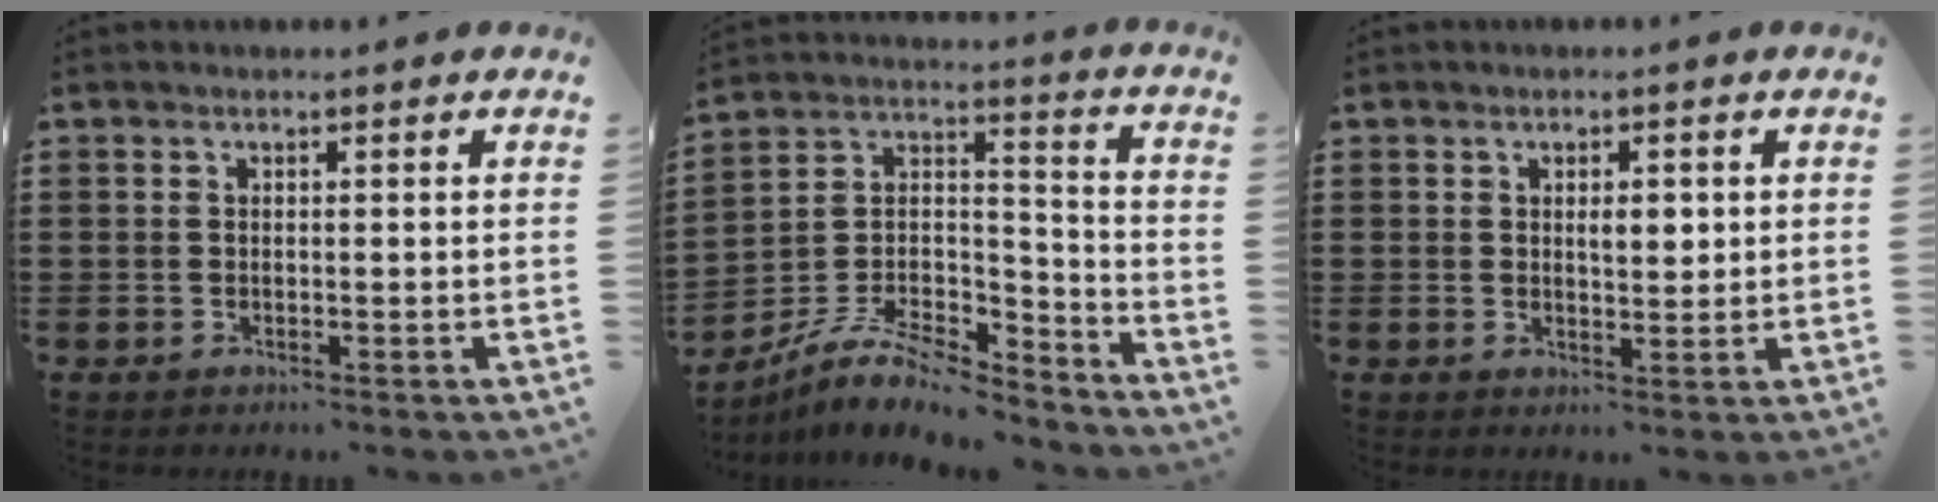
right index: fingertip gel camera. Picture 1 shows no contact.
{"total": 9.5, "force": [-8.1, 3.0, 4.1], "torque": [-0.086, 0.016, -0.160]}
{"total": 2.7, "force": [0.6, 1.2, 2.3], "torque": [-0.031, -0.001, 0.005]}